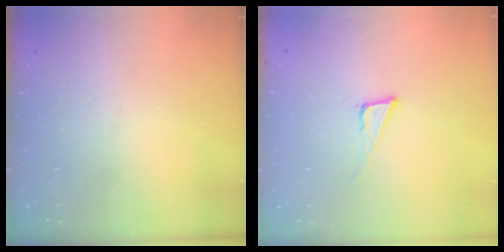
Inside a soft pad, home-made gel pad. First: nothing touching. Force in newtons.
{"total": 4.3, "press": 4.3, "slide": 0.2}